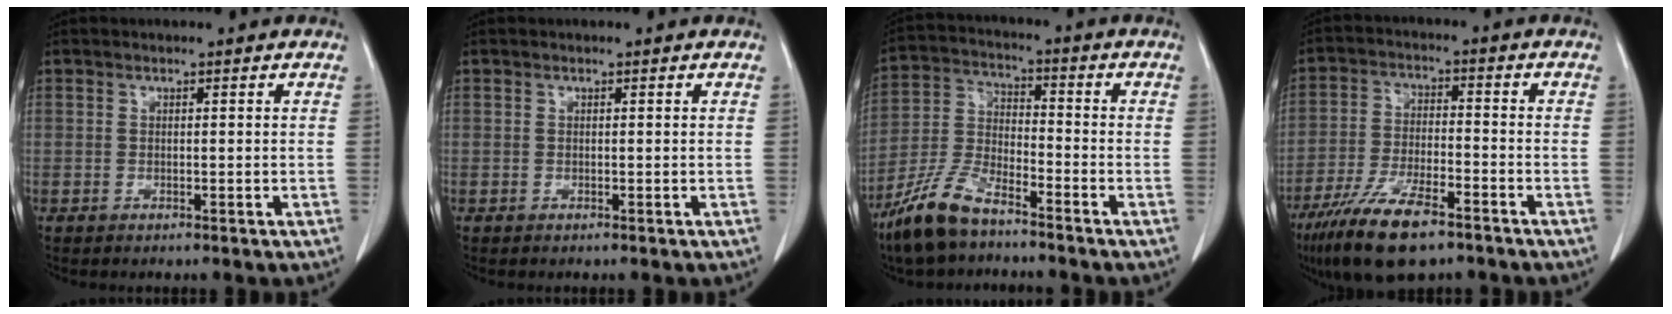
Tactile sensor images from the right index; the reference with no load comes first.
{"total": 0.0}
{"total": 10.4, "force": [-7.9, 3.0, 6.1], "torque": [-0.136, -0.012, -0.160]}
{"total": 12.5, "force": [-8.6, 3.3, 8.5], "torque": [-0.160, -0.019, -0.153]}